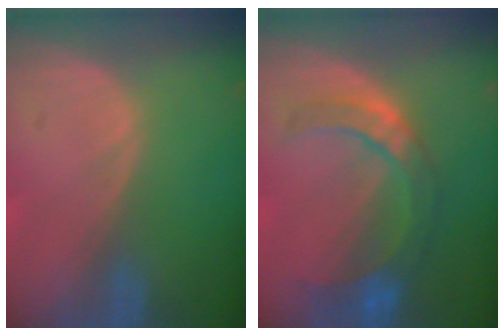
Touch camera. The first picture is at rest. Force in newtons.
{"total": 8.0, "press": 7.5, "slide": 2.8}